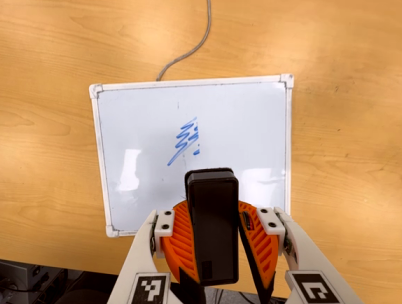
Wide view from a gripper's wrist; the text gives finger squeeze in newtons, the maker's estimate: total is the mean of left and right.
{"total": 8.5, "left": 9.2, "right": 7.8}